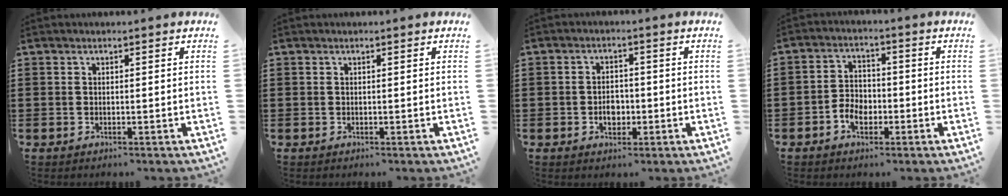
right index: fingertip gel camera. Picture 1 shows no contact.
{"total": 0.0}
{"total": 3.2, "force": [-0.9, 2.2, 2.2], "torque": [-0.028, -0.005, -0.019]}
{"total": 4.1, "force": [-2.0, 2.7, 2.3], "torque": [-0.053, 0.001, -0.040]}